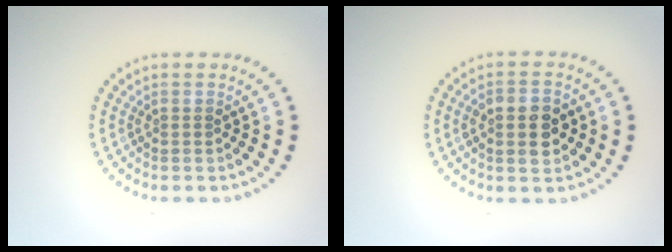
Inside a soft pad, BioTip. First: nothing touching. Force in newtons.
{"total": 3.8, "press": 3.8, "slide": 0.3}